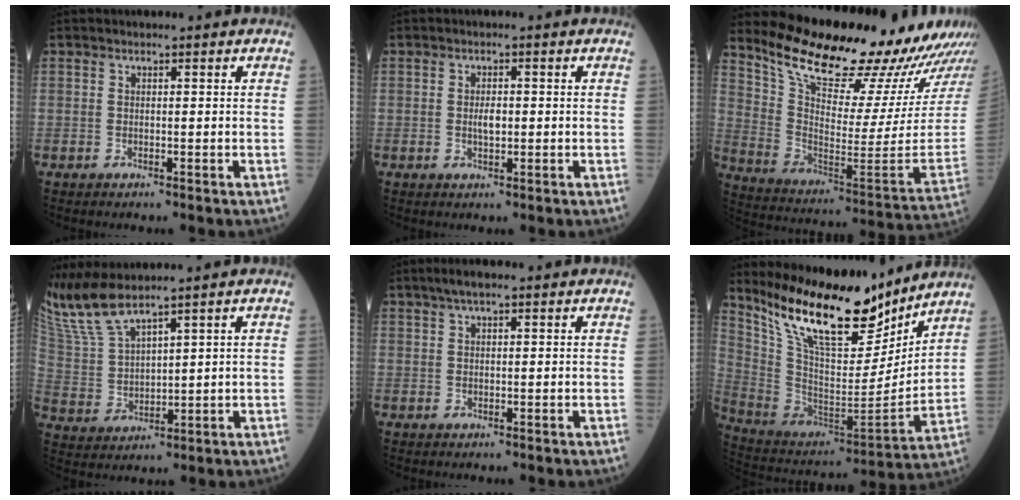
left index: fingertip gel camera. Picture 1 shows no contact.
{"total": 2.0, "force": [-0.2, 0.8, 1.8], "torque": [-0.035, -0.003, -0.004]}
{"total": 25.4, "force": [22.9, 1.4, 11.0], "torque": [-0.189, -0.108, 0.332]}
{"total": 9.6, "force": [8.4, 0.5, 4.7], "torque": [-0.119, 0.003, 0.182]}
{"total": 3.6, "force": [2.4, 0.8, 2.5], "torque": [-0.048, 0.016, 0.041]}
{"total": 21.2, "force": [16.9, 5.6, 11.5], "torque": [-0.204, -0.023, 0.299]}